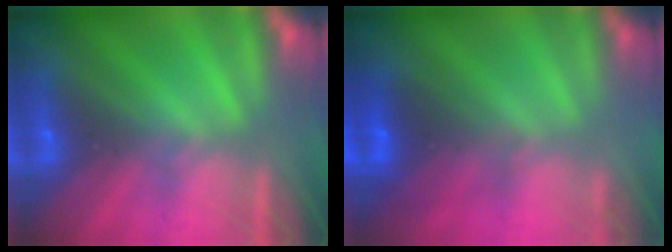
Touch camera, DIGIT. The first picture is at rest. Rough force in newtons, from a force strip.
{"total": 2.8}